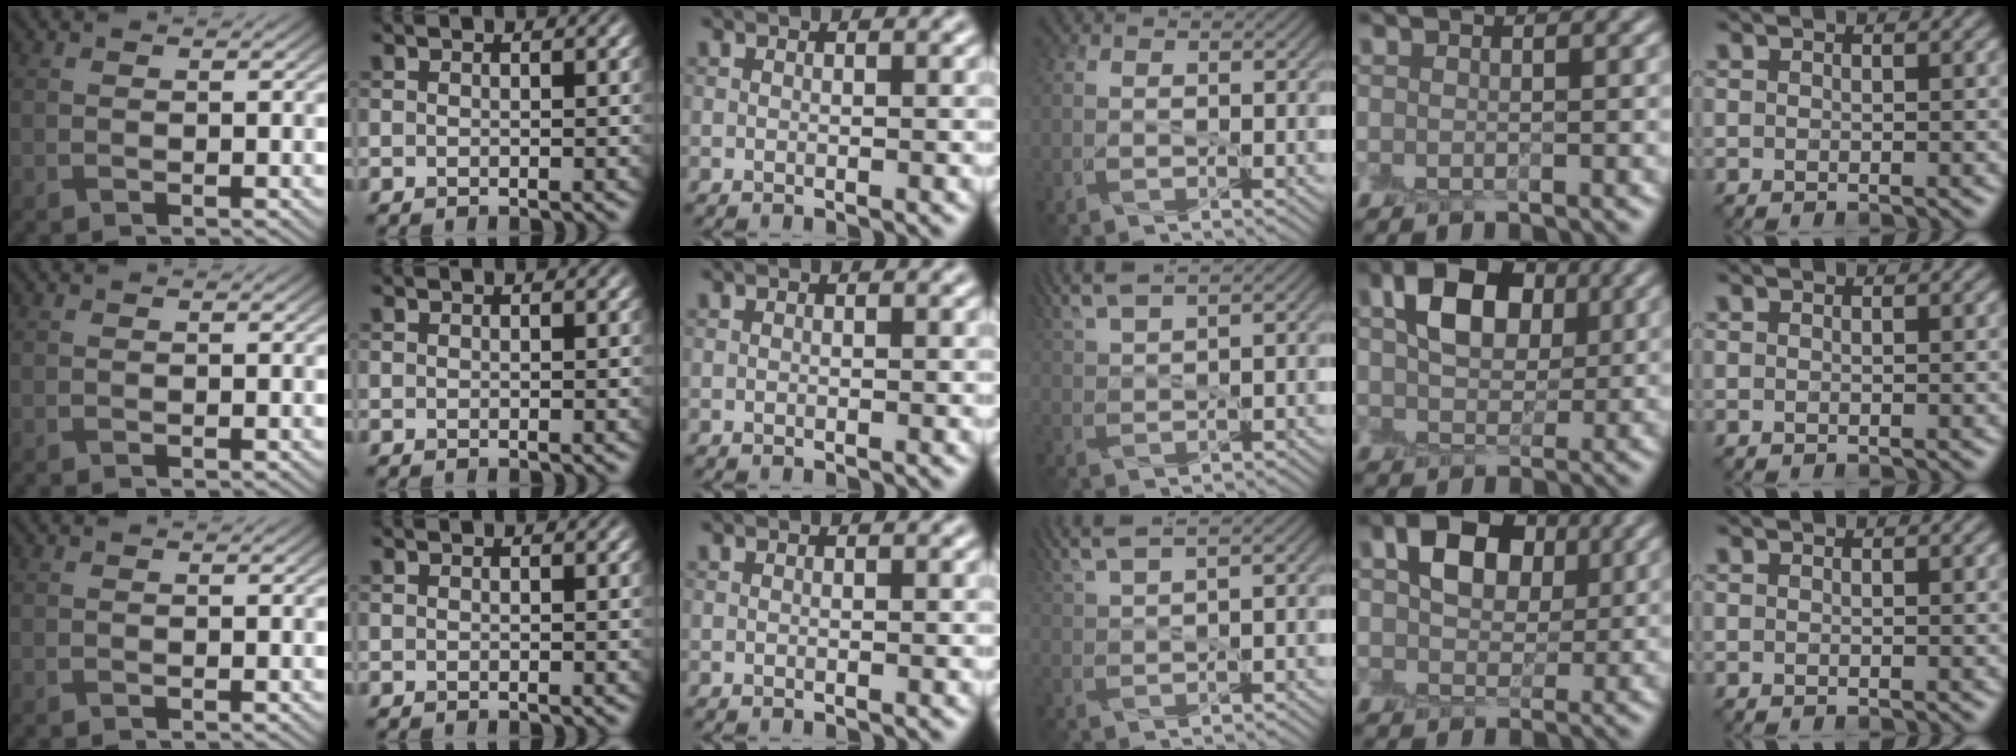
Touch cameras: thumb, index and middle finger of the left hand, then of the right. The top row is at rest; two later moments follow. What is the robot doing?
{"motion": "peel", "object": "postage stamp"}